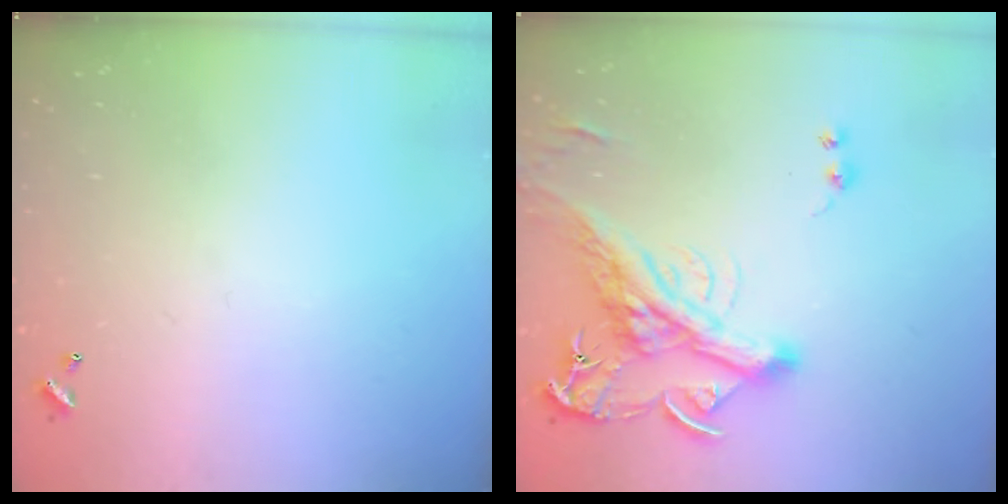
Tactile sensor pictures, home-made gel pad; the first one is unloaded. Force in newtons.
{"total": 8.1, "press": 7.8, "slide": 2.3}